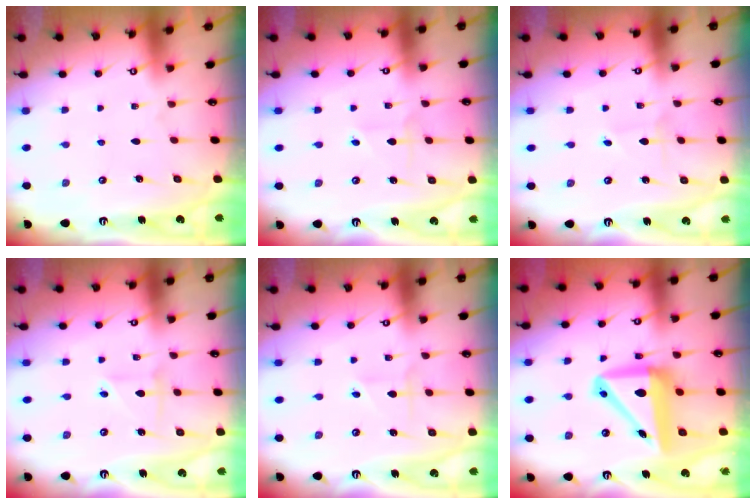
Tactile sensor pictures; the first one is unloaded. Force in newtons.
{"total": 4.1, "press": 4.1, "slide": 0.1}
{"total": 0.7, "press": 0.7, "slide": 0.0}
{"total": 2.8, "press": 2.7, "slide": 0.6}
{"total": 1.9, "press": 1.6, "slide": 0.9}
{"total": 13.3, "press": 13.0, "slide": 2.5}